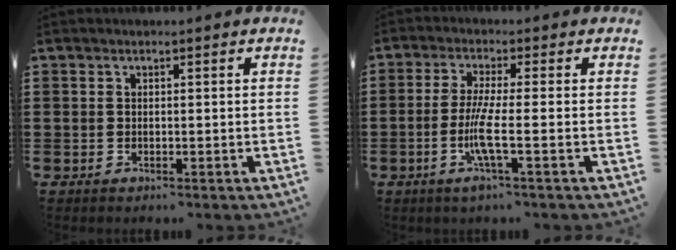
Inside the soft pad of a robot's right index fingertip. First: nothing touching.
{"total": 6.0, "force": [-1.5, 0.0, 5.8], "torque": [-0.129, -0.019, -0.038]}